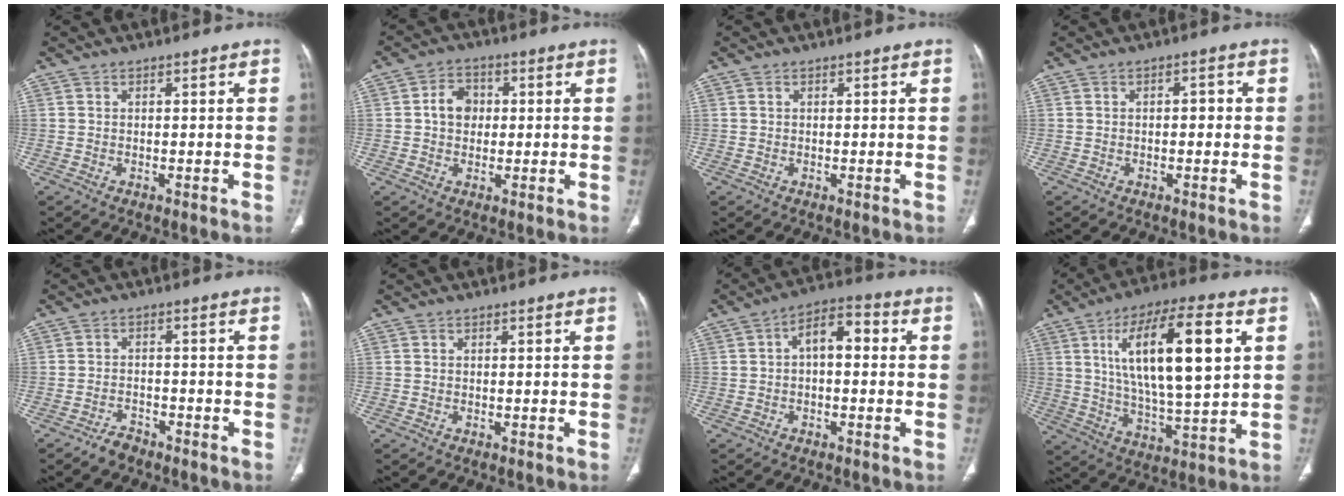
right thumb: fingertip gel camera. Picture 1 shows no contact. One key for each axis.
{"total": 5.4, "fx": 0.5, "fy": 4.4, "fz": 3.2, "tx": -0.036, "ty": 0.011, "tz": 0.004}
{"total": 0.0}
{"total": 2.2, "fx": 0.0, "fy": 1.2, "fz": 1.9, "tx": -0.020, "ty": 0.006, "tz": -0.003}
{"total": 2.8, "fx": -2.3, "fy": 1.3, "fz": 0.7, "tx": -0.018, "ty": 0.014, "tz": -0.039}
{"total": 0.0}
{"total": 7.2, "fx": 0.5, "fy": 3.9, "fz": 6.1, "tx": -0.079, "ty": 0.028, "tz": -0.002}
{"total": 20.9, "fx": 5.8, "fy": 6.7, "fz": 18.9, "tx": -0.317, "ty": -0.009, "tz": 0.101}